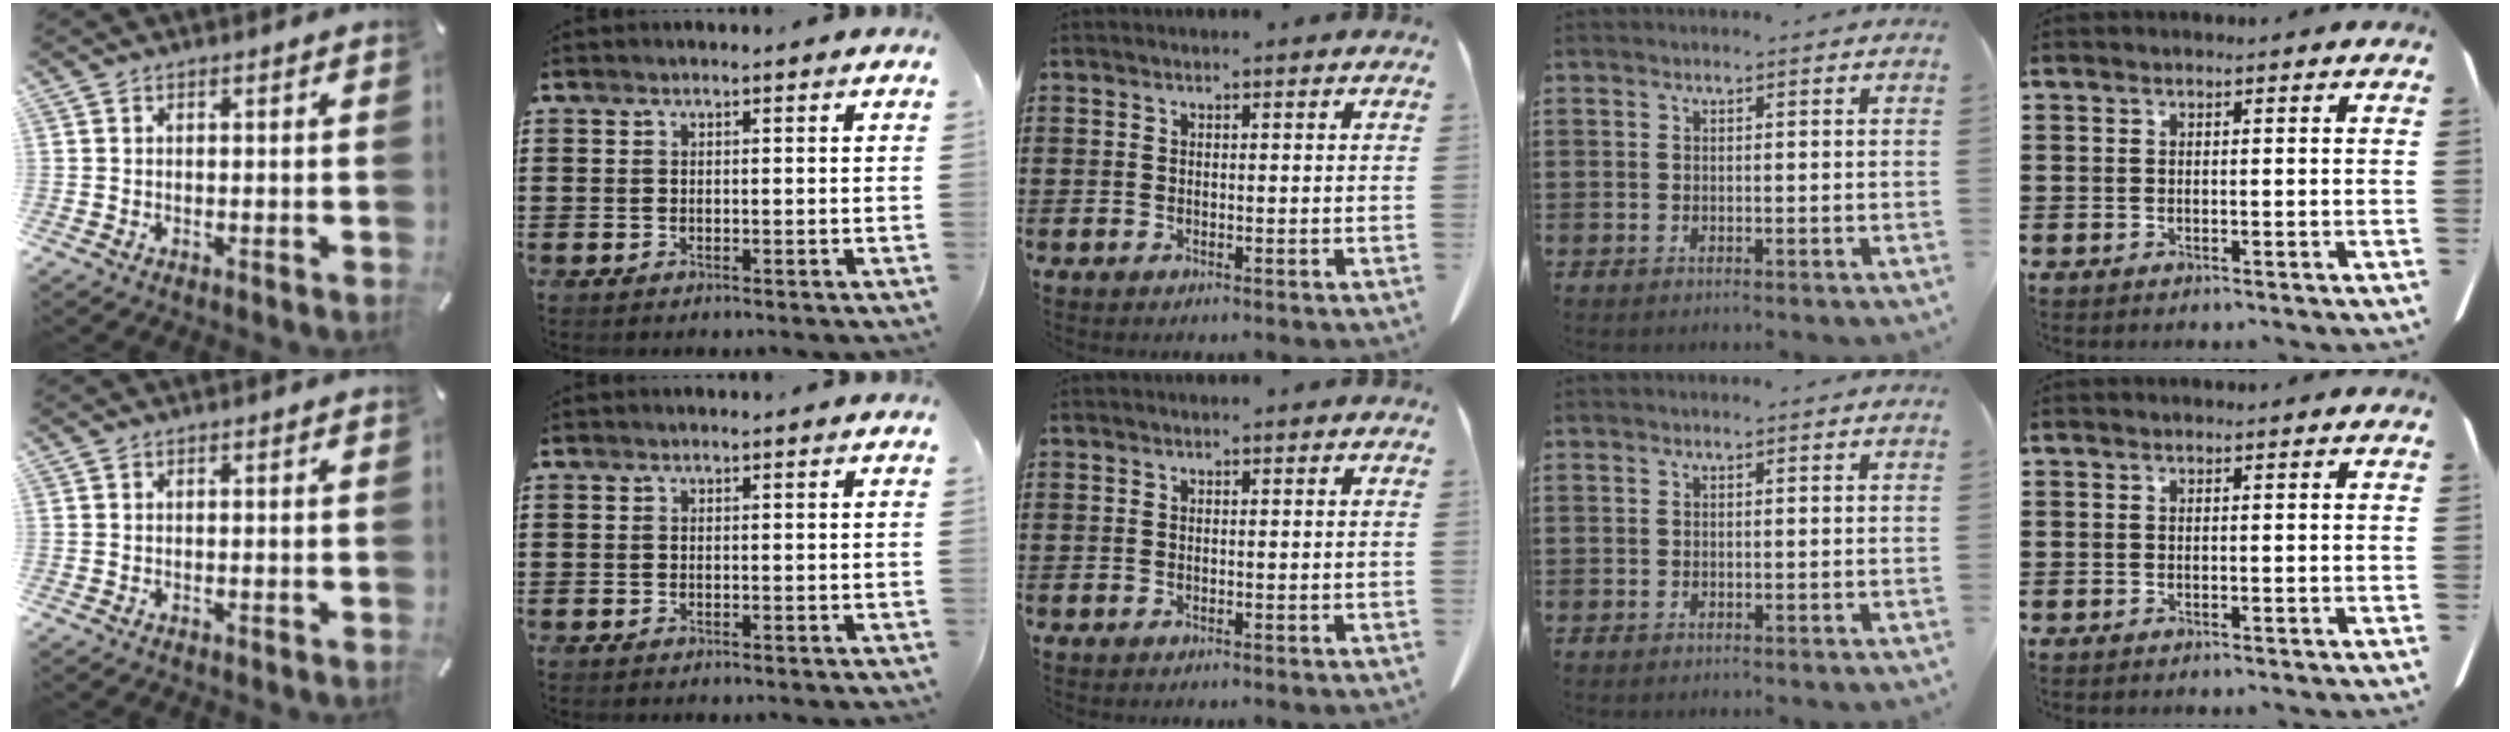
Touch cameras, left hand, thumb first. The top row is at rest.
{}